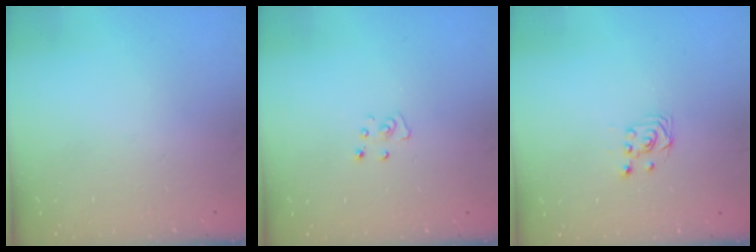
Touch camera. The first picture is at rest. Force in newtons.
{"total": 2.8, "press": 2.8, "slide": 0.2}
{"total": 2.7, "press": 2.4, "slide": 1.3}